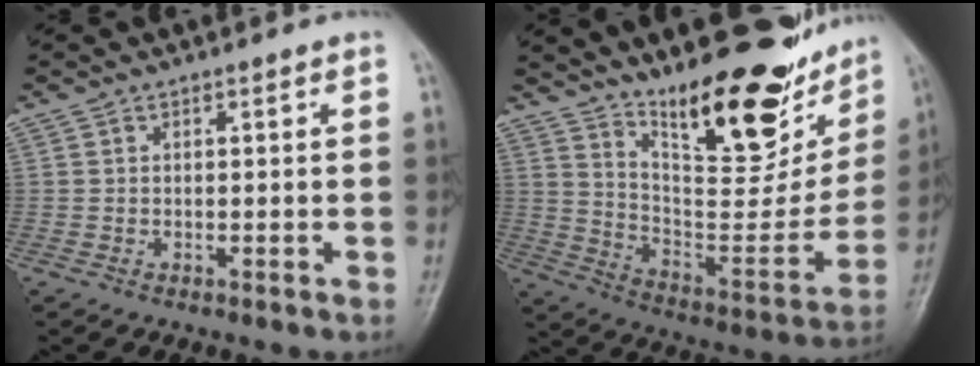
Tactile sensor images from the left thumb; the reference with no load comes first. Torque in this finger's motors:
{"motor_torque": [1.07, -0.47, 1.51, -1.26, 0.32]}